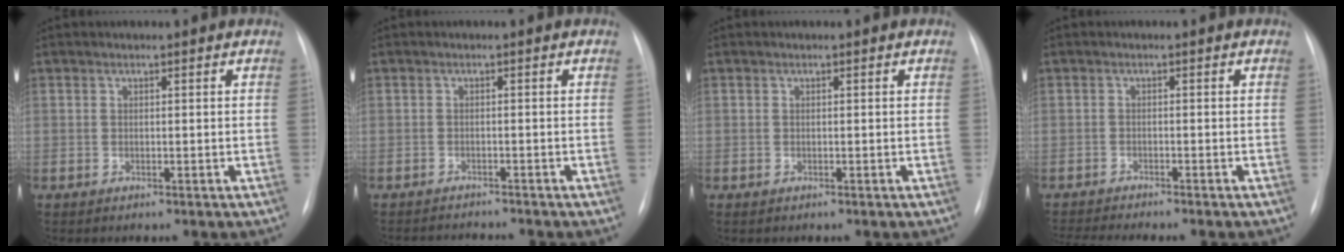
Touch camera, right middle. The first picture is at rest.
{"total": 4.3, "force": [-4.3, -0.2, 0.6], "torque": [-0.003, -0.009, -0.062]}
{"total": 0.0}
{"total": 8.1, "force": [-7.3, -0.2, 3.4], "torque": [-0.040, -0.010, -0.109]}